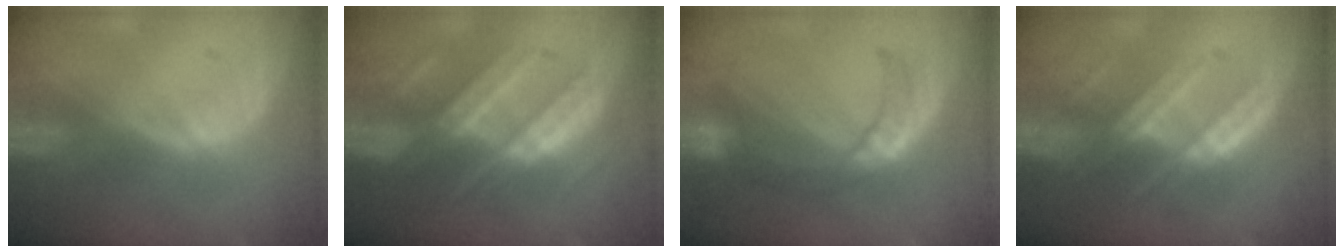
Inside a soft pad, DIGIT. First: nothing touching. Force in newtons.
{"total": 8.6, "press": 8.6, "slide": 0.5}
{"total": 6.9, "press": 6.8, "slide": 1.3}
{"total": 7.0, "press": 6.9, "slide": 1.1}